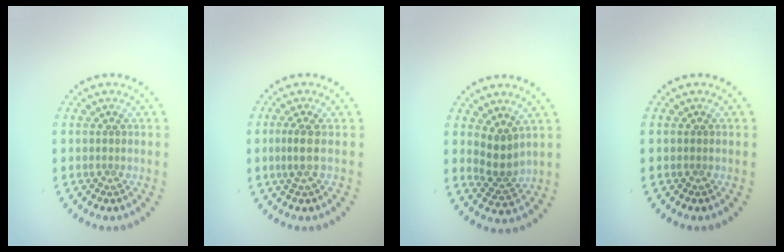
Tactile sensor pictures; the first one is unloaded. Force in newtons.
{"total": 1.7, "press": 1.2, "slide": 1.1}
{"total": 2.7, "press": 2.2, "slide": 1.6}
{"total": 0.0}